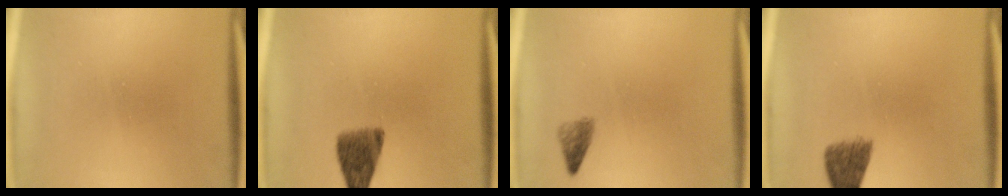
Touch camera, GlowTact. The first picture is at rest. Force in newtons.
{"total": 5.4}
{"total": 1.7}
{"total": 5.1}